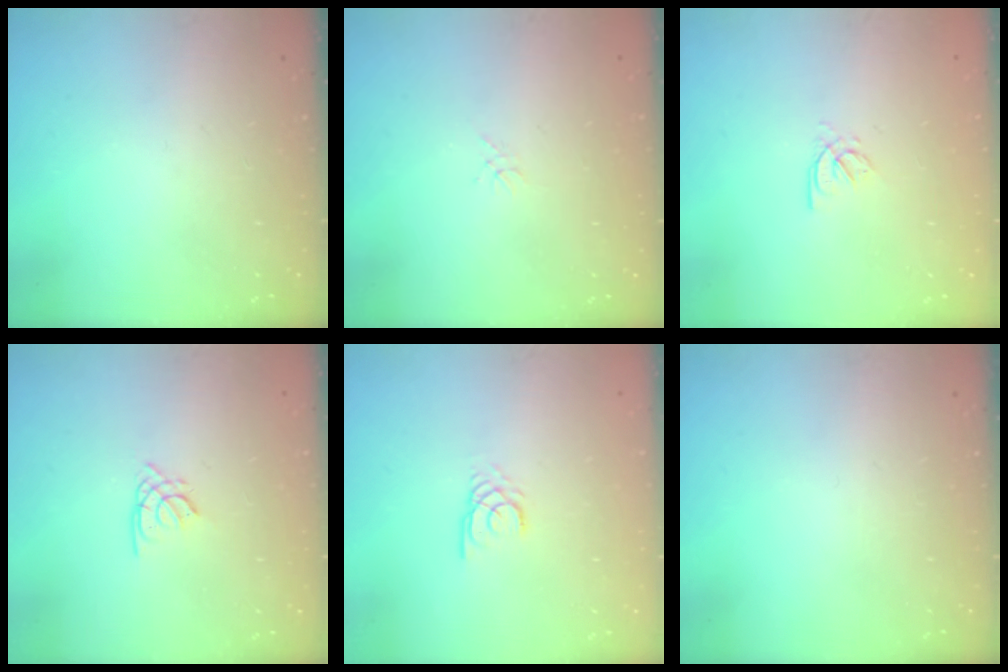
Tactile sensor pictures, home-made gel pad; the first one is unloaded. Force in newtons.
{"total": 0.0}
{"total": 2.2, "press": 2.2, "slide": 0.4}
{"total": 1.4, "press": 1.4, "slide": 0.3}
{"total": 2.1, "press": 2.1, "slide": 0.0}
{"total": 0.0}